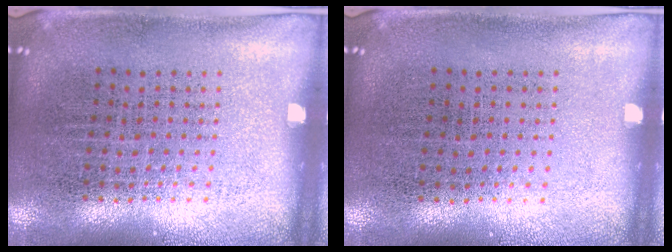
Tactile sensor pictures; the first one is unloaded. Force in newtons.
{"total": 0.0}